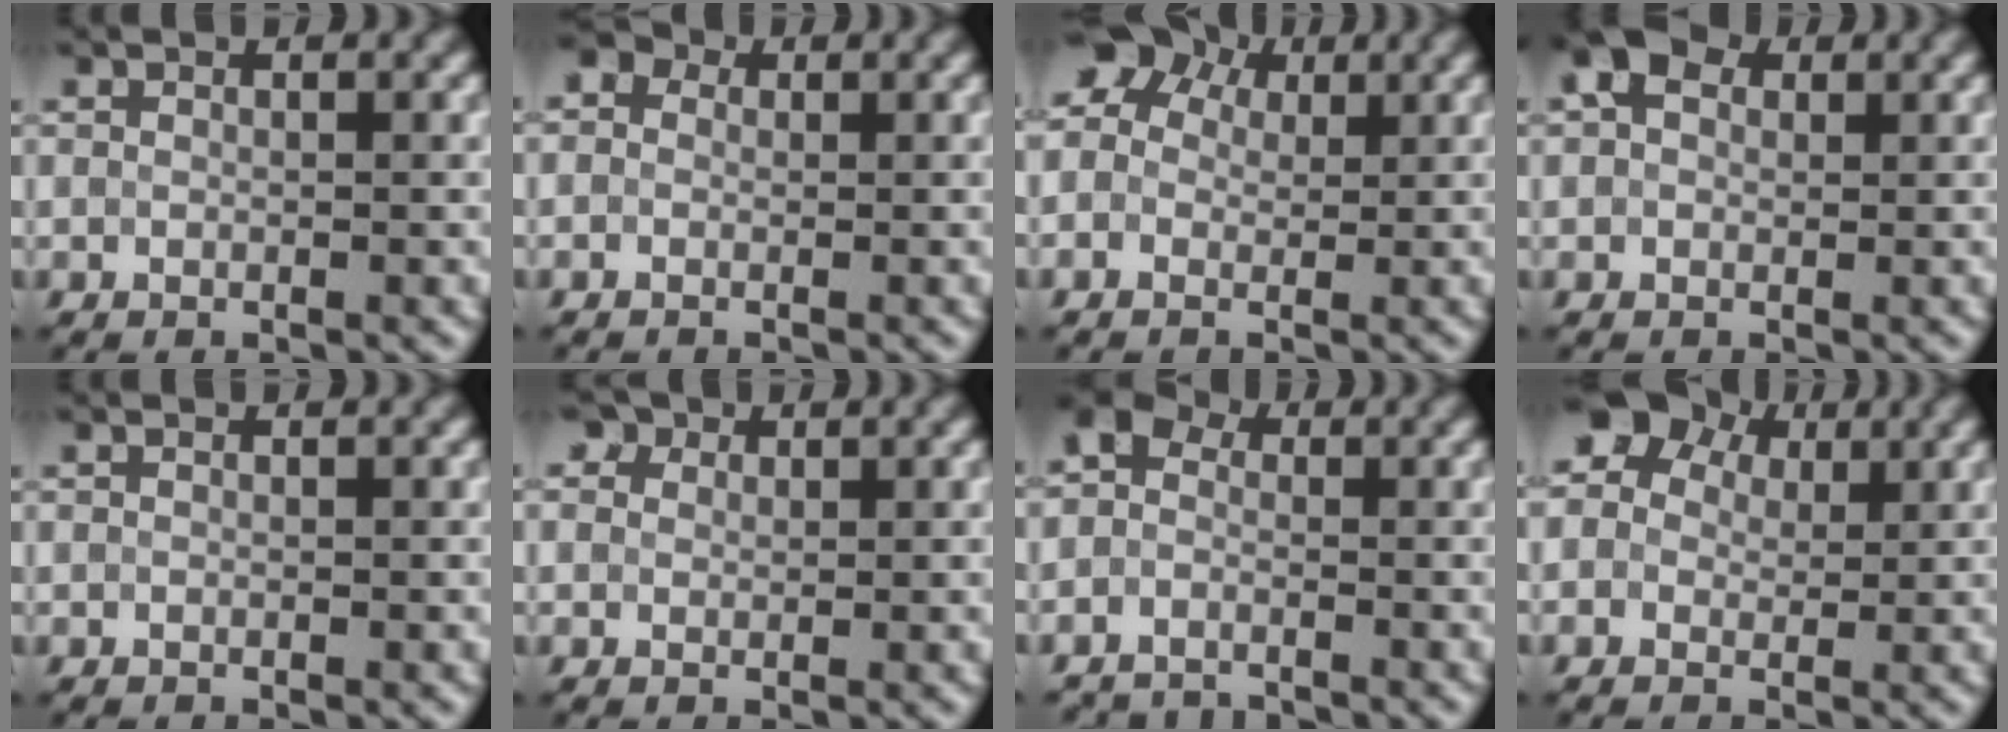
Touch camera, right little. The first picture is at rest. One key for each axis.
{"total": 2.8, "fx": 0.5, "fy": 2.4, "fz": 1.3, "tx": -0.012, "ty": 0.016, "tz": -0.032}
{"total": 7.5, "fx": 2.3, "fy": 6.1, "fz": 3.8, "tx": -0.073, "ty": 0.034, "tz": -0.002}
{"total": 2.9, "fx": 1.1, "fy": 2.2, "fz": 1.6, "tx": -0.034, "ty": 0.013, "tz": 0.007}
{"total": 0.0}
{"total": 3.3, "fx": 1.9, "fy": 2.2, "fz": 1.4, "tx": -0.022, "ty": 0.026, "tz": 0.000}
{"total": 4.0, "fx": -2.8, "fy": 2.5, "fz": 1.3, "tx": -0.009, "ty": 0.006, "tz": -0.054}
{"total": 6.8, "fx": 2.6, "fy": 5.2, "fz": 3.4, "tx": -0.062, "ty": 0.039, "tz": 0.009}